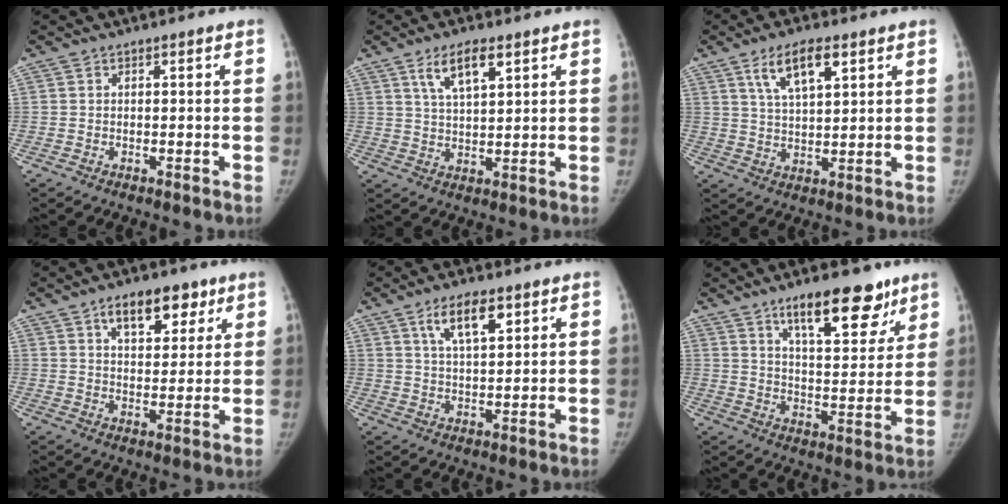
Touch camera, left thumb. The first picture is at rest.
{"total": 7.0, "force": [3.9, 2.6, 5.3], "torque": [-0.086, -0.016, 0.073]}
{"total": 8.5, "force": [4.4, 3.2, 6.5], "torque": [-0.105, -0.015, 0.084]}
{"total": 10.1, "force": [5.6, 5.4, 6.4], "torque": [-0.063, -0.021, 0.086]}
{"total": 7.8, "force": [4.1, 3.0, 5.9], "torque": [-0.091, -0.016, 0.075]}
{"total": 15.5, "force": [10.0, 5.8, 10.3], "torque": [-0.103, -0.052, 0.154]}